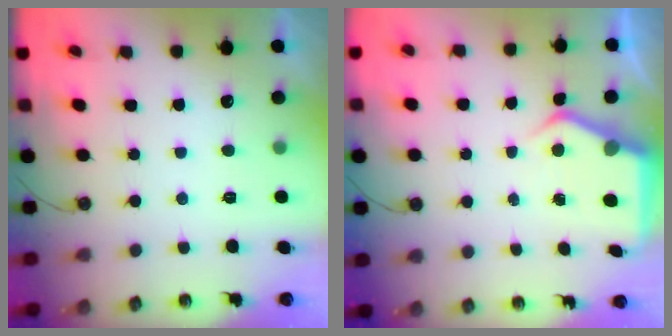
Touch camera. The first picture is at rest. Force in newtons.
{"total": 4.9, "press": 4.9, "slide": 0.2}